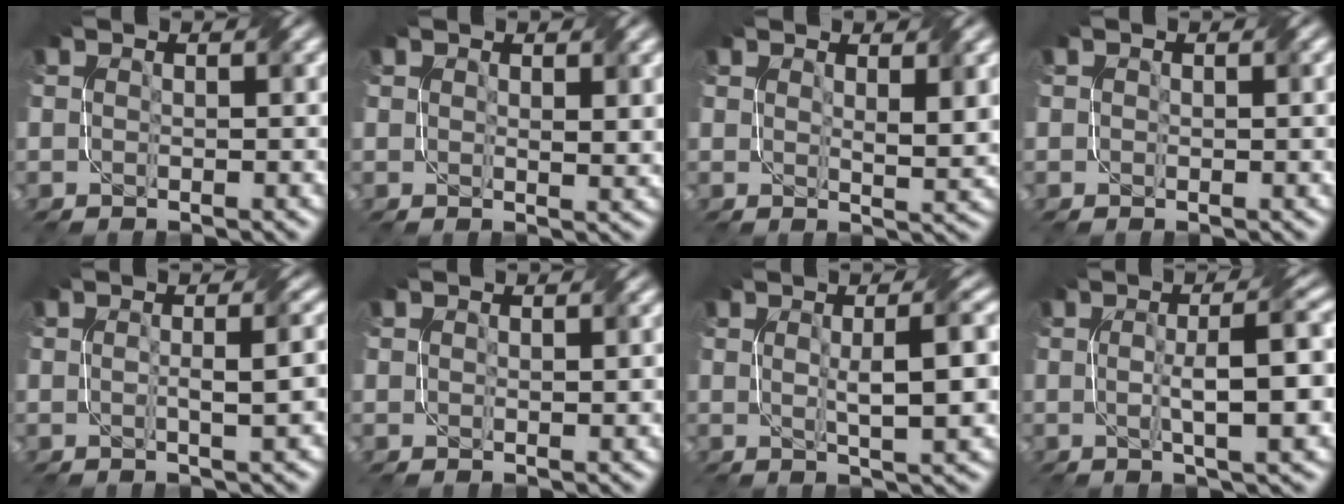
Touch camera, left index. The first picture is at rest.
{"total": 1.7, "force": [1.0, 0.5, 1.3], "torque": [-0.016, -0.005, 0.022]}
{"total": 2.8, "force": [1.4, 0.7, 2.3], "torque": [-0.035, -0.004, 0.028]}
{"total": 1.1, "force": [0.4, 0.7, 0.7], "torque": [-0.008, 0.000, 0.009]}
{"total": 3.0, "force": [-0.1, 0.8, 2.9], "torque": [-0.034, 0.009, 0.002]}
{"total": 1.2, "force": [0.4, 0.5, 1.0], "torque": [-0.012, 0.001, 0.012]}
{"total": 5.9, "force": [0.6, 1.4, 5.8], "torque": [-0.077, 0.010, 0.011]}
{"total": 6.9, "force": [0.0, 1.5, 6.7], "torque": [-0.098, 0.007, 0.002]}